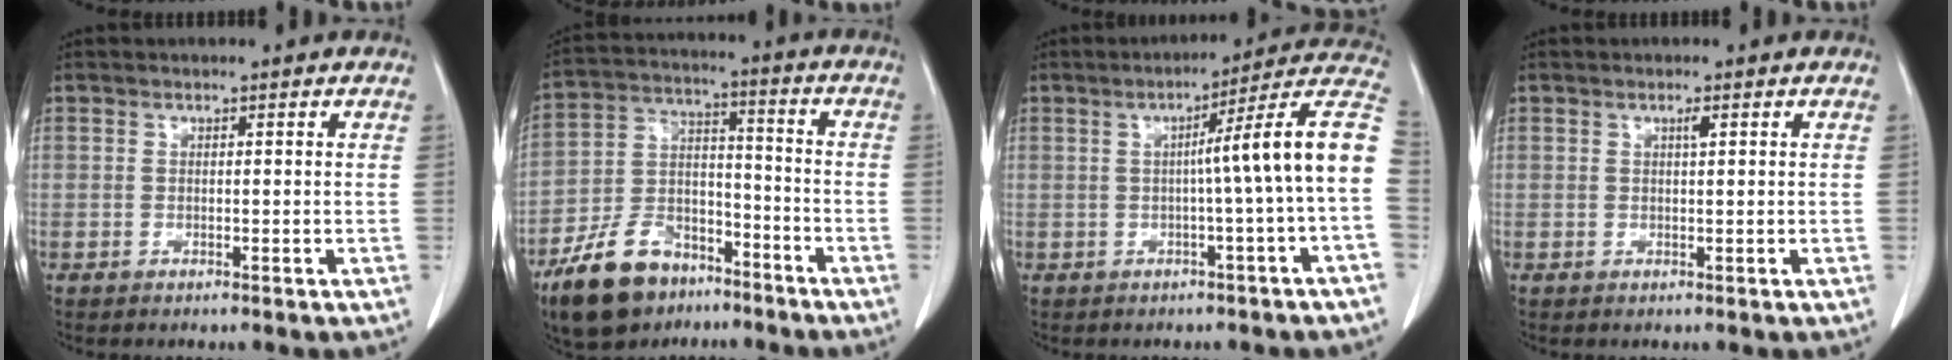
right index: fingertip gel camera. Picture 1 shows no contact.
{"total": 13.6, "force": [-9.4, 7.3, 6.4], "torque": [-0.132, 0.011, -0.166]}
{"total": 12.0, "force": [-0.4, -1.8, 11.9], "torque": [-0.149, 0.028, -0.012]}
{"total": 0.8, "force": [0.4, 0.0, 0.8], "torque": [-0.016, 0.001, 0.007]}